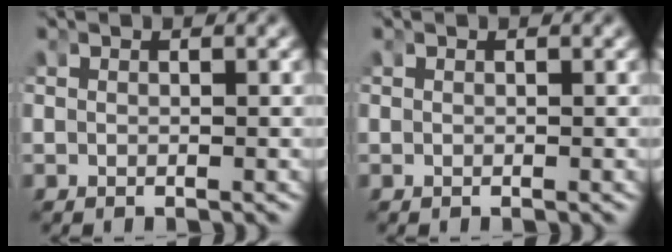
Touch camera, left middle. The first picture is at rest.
{"total": 0.0}